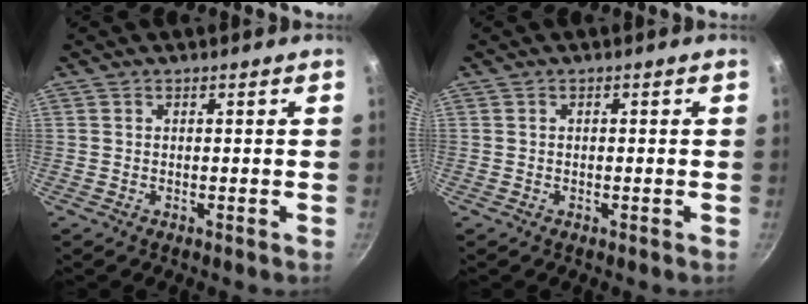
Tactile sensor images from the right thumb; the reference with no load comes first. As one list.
[{"total": 0.0}]